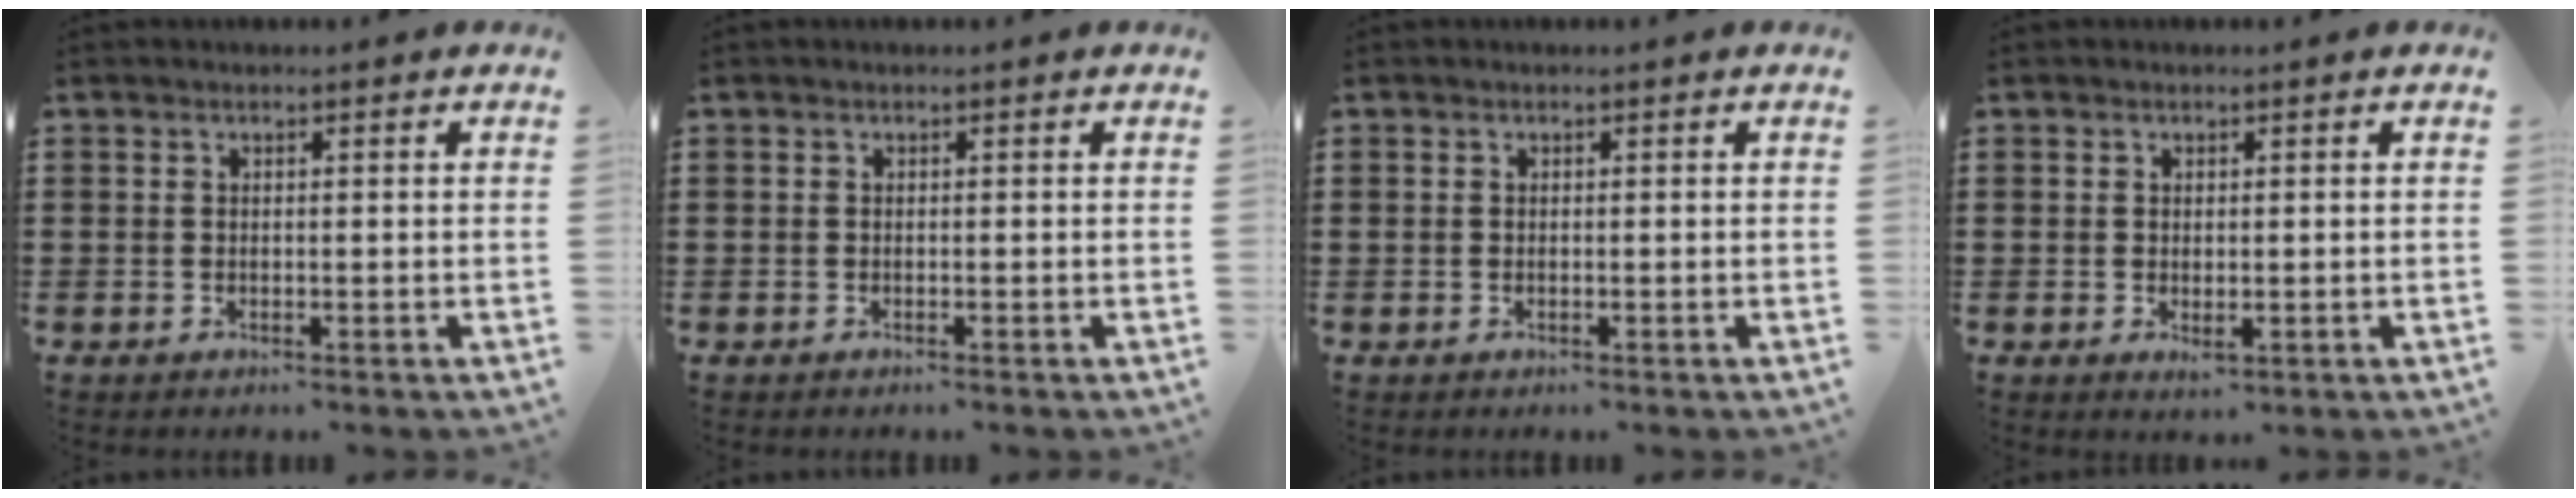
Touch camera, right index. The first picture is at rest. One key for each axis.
{"total": 0.0}
{"total": 0.0}
{"total": 1.2, "fx": 0.0, "fy": 0.7, "fz": 1.0, "tx": -0.019, "ty": 0.000, "tz": 0.001}